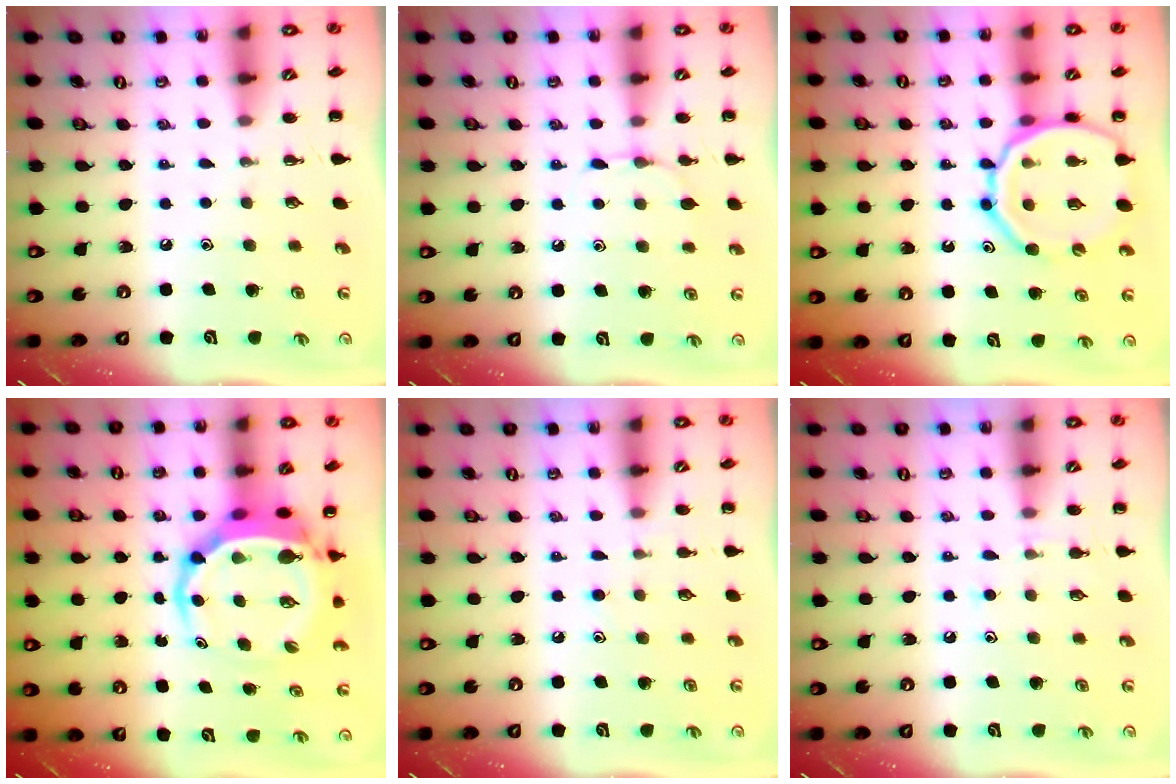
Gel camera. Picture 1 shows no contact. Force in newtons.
{"total": 4.4, "press": 4.2, "slide": 1.2}
{"total": 16.0, "press": 15.8, "slide": 2.4}
{"total": 7.3, "press": 7.1, "slide": 1.8}
{"total": 6.3, "press": 6.0, "slide": 1.9}
{"total": 6.2, "press": 5.9, "slide": 2.0}